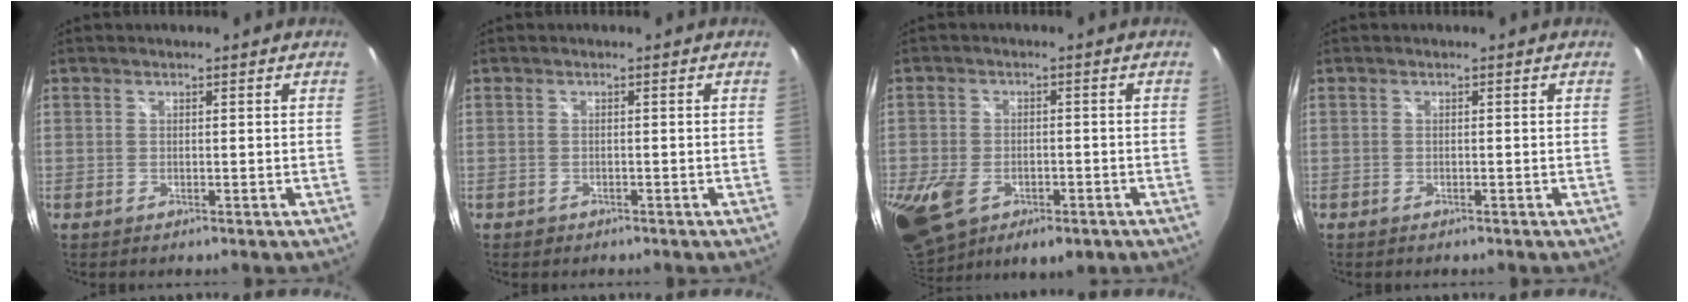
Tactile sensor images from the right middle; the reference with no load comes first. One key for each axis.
{"total": 1.1, "fx": -0.7, "fy": 0.8, "fz": 0.1, "tx": -0.006, "ty": -0.002, "tz": -0.009}
{"total": 17.6, "fx": -6.6, "fy": 11.5, "fz": 11.6, "tx": -0.284, "ty": -0.042, "tz": -0.094}
{"total": 0.5, "fx": -0.5, "fy": 0.2, "fz": 0.1, "tx": -0.004, "ty": -0.003, "tz": -0.010}